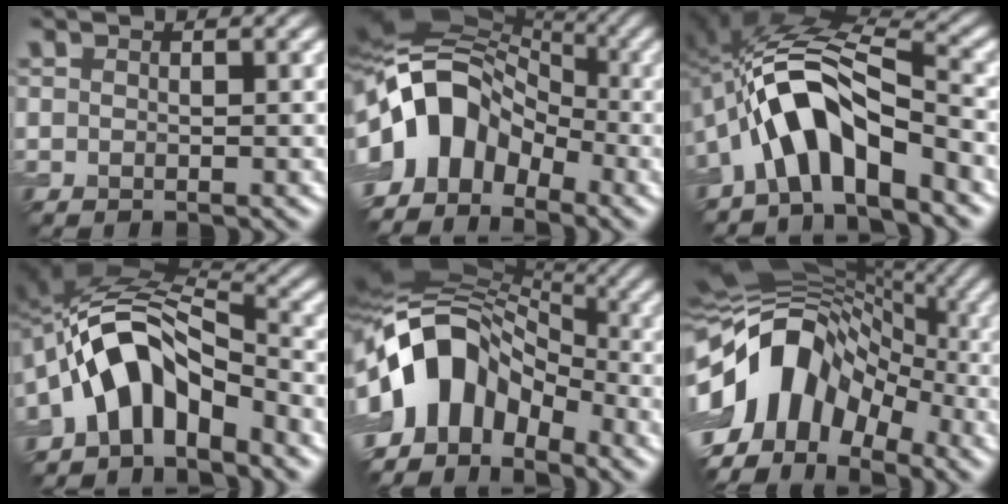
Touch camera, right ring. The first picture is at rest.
{"total": 10.3, "force": [-2.8, 7.2, 6.9], "torque": [-0.109, 0.024, -0.072]}
{"total": 8.6, "force": [-4.0, 3.3, 6.9], "torque": [-0.118, 0.024, -0.080]}
{"total": 8.1, "force": [-4.0, 4.7, 5.3], "torque": [-0.073, 0.017, -0.079]}
{"total": 11.5, "force": [-3.5, 7.8, 7.7], "torque": [-0.119, 0.025, -0.080]}
{"total": 13.4, "force": [-3.4, 9.4, 8.9], "torque": [-0.142, 0.018, -0.080]}